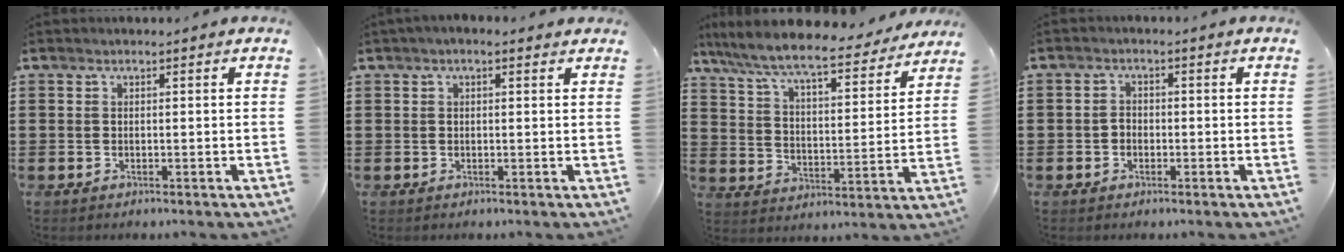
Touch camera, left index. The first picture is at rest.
{"total": 1.0, "force": [0.3, 0.5, 0.9], "torque": [-0.017, 0.005, 0.004]}
{"total": 8.5, "force": [7.7, 0.5, 3.7], "torque": [-0.105, -0.046, 0.128]}
{"total": 1.6, "force": [-0.6, 1.3, 0.6], "torque": [-0.016, 0.004, -0.014]}